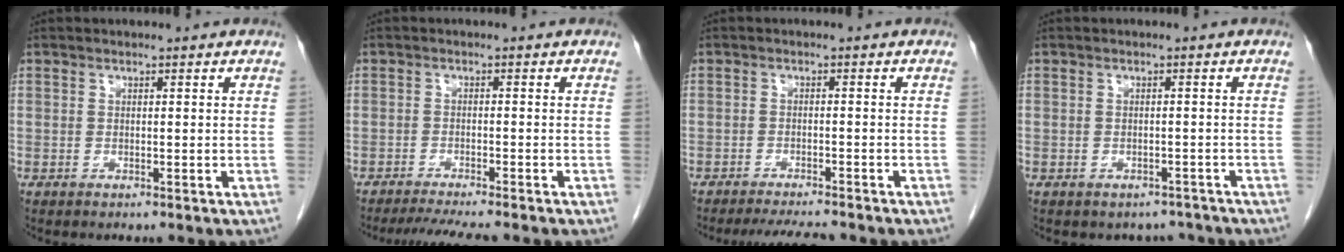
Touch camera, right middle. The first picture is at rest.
{"total": 6.3, "force": [-5.6, -0.2, 3.0], "torque": [-0.041, -0.015, -0.089]}
{"total": 5.8, "force": [-5.4, 0.3, 2.2], "torque": [-0.031, -0.014, -0.084]}
{"total": 4.0, "force": [-3.4, 2.0, -0.2], "torque": [0.011, 0.010, -0.041]}